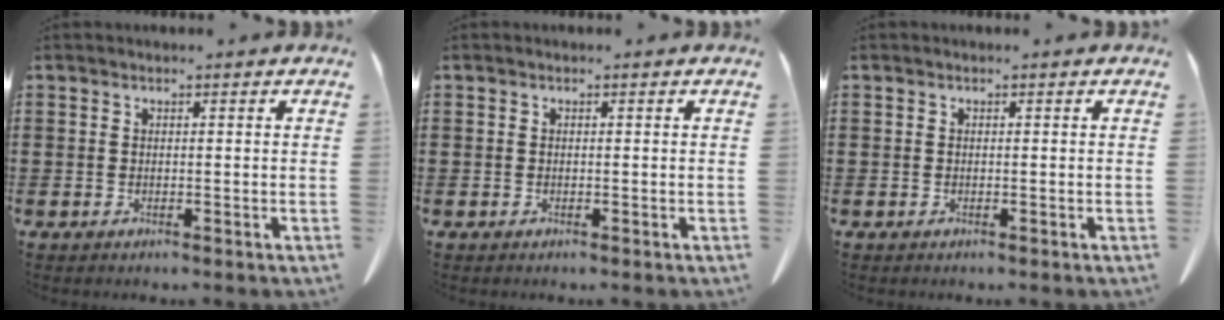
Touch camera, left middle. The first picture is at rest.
{"total": 0.0}
{"total": 0.0}